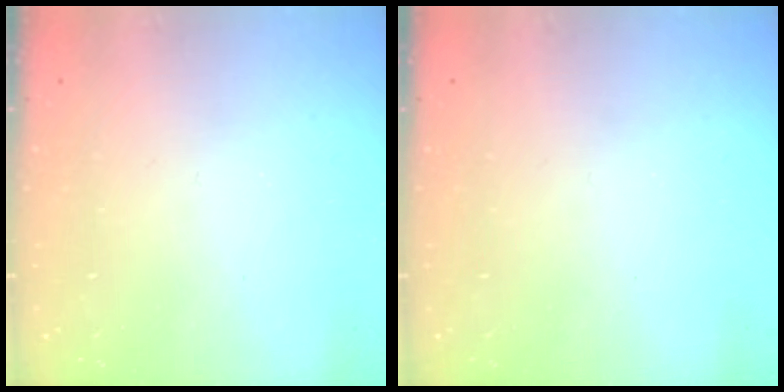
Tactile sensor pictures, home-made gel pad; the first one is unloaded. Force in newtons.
{"total": 0.0}